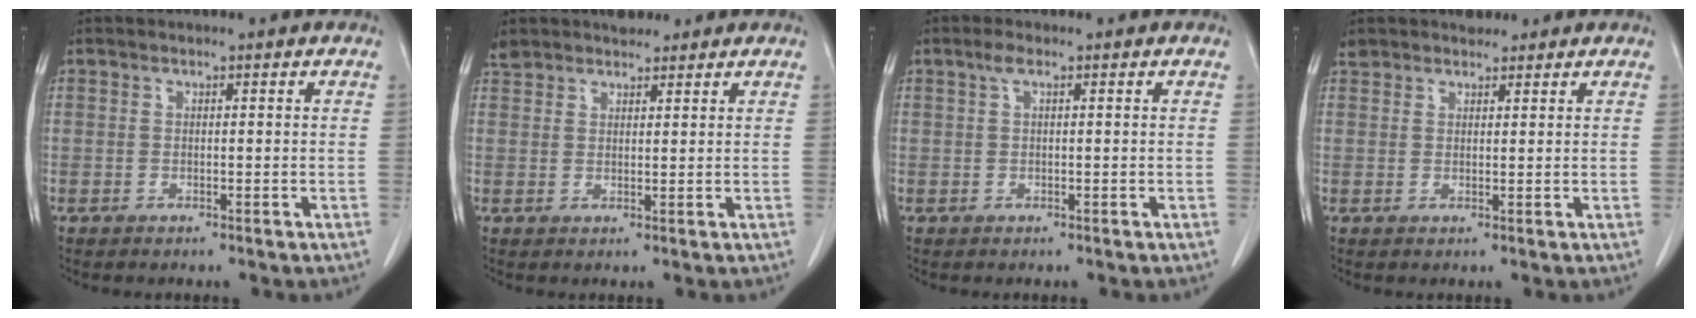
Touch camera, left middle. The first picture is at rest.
{"total": 4.2, "force": [3.8, 1.6, 0.7], "torque": [-0.014, 0.016, 0.066]}
{"total": 1.4, "force": [0.7, 0.3, 1.1], "torque": [-0.027, 0.010, 0.013]}
{"total": 2.5, "force": [2.3, 1.1, 0.0], "torque": [-0.003, 0.012, 0.039]}